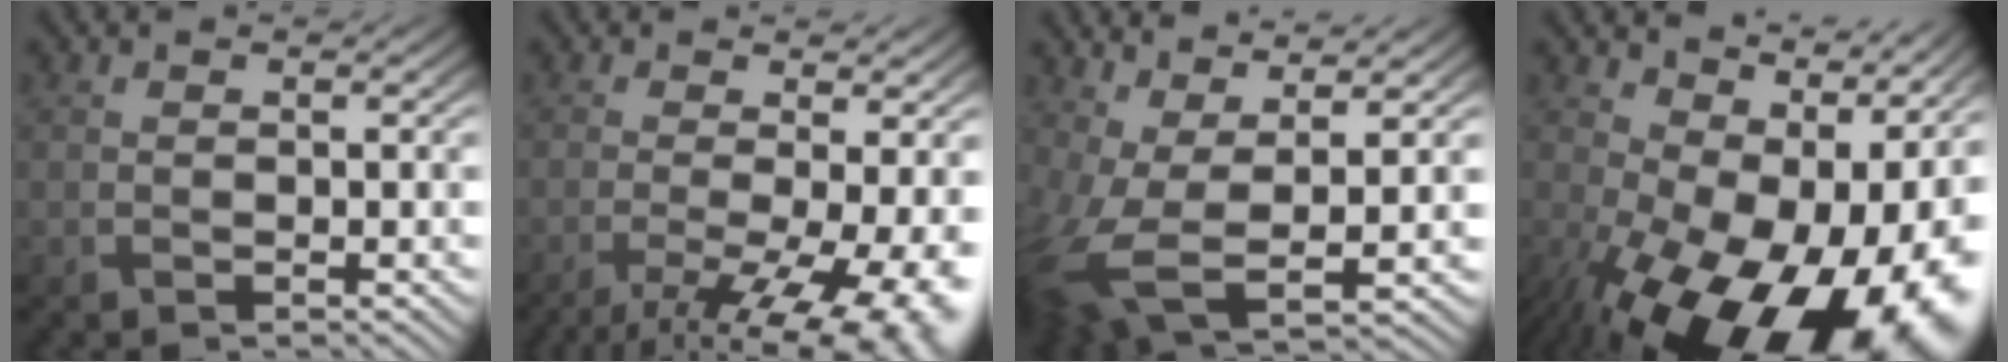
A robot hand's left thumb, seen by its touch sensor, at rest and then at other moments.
{"total": 12.0, "force": [-4.9, 4.0, 10.3], "torque": [-0.157, -0.024, -0.054]}
{"total": 10.7, "force": [1.1, 4.8, 9.5], "torque": [-0.226, -0.021, 0.032]}
{"total": 19.0, "force": [-3.1, 12.0, 14.4], "torque": [-0.185, -0.024, -0.019]}